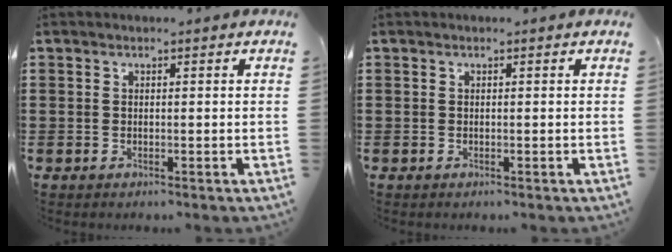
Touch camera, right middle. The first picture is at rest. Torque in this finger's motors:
{"motor_torque": [-0.01, 0.00, 0.00, 0.00]}